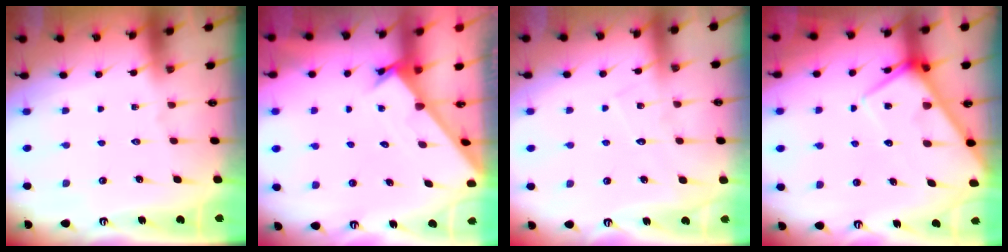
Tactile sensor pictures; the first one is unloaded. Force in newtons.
{"total": 1.7, "press": 1.7, "slide": 0.1}
{"total": 6.0, "press": 6.0, "slide": 0.3}
{"total": 8.1, "press": 8.1, "slide": 0.7}